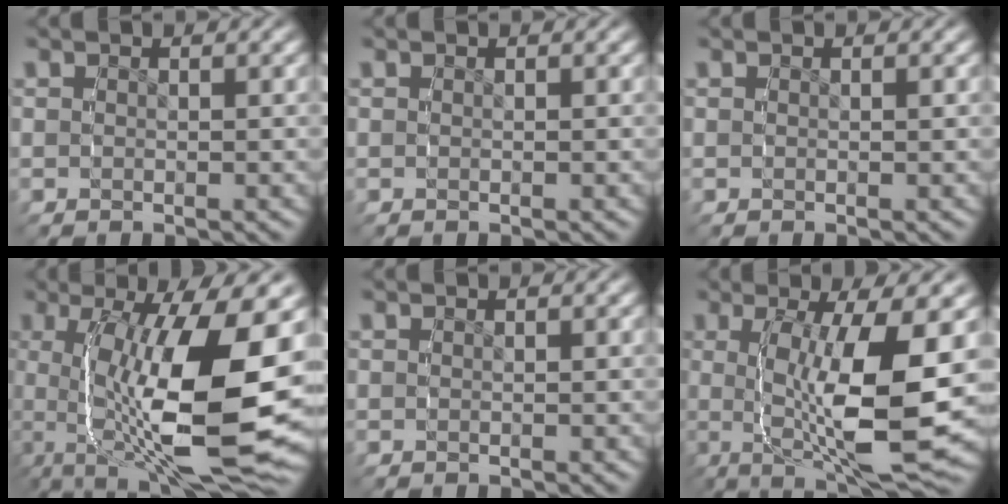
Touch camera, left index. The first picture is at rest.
{"total": 0.0}
{"total": 0.0}
{"total": 13.3, "force": [-0.9, 4.9, 12.3], "torque": [-0.211, -0.022, 0.011]}
{"total": 0.0}
{"total": 10.7, "force": [0.8, 2.3, 10.4], "torque": [-0.160, -0.007, 0.025]}